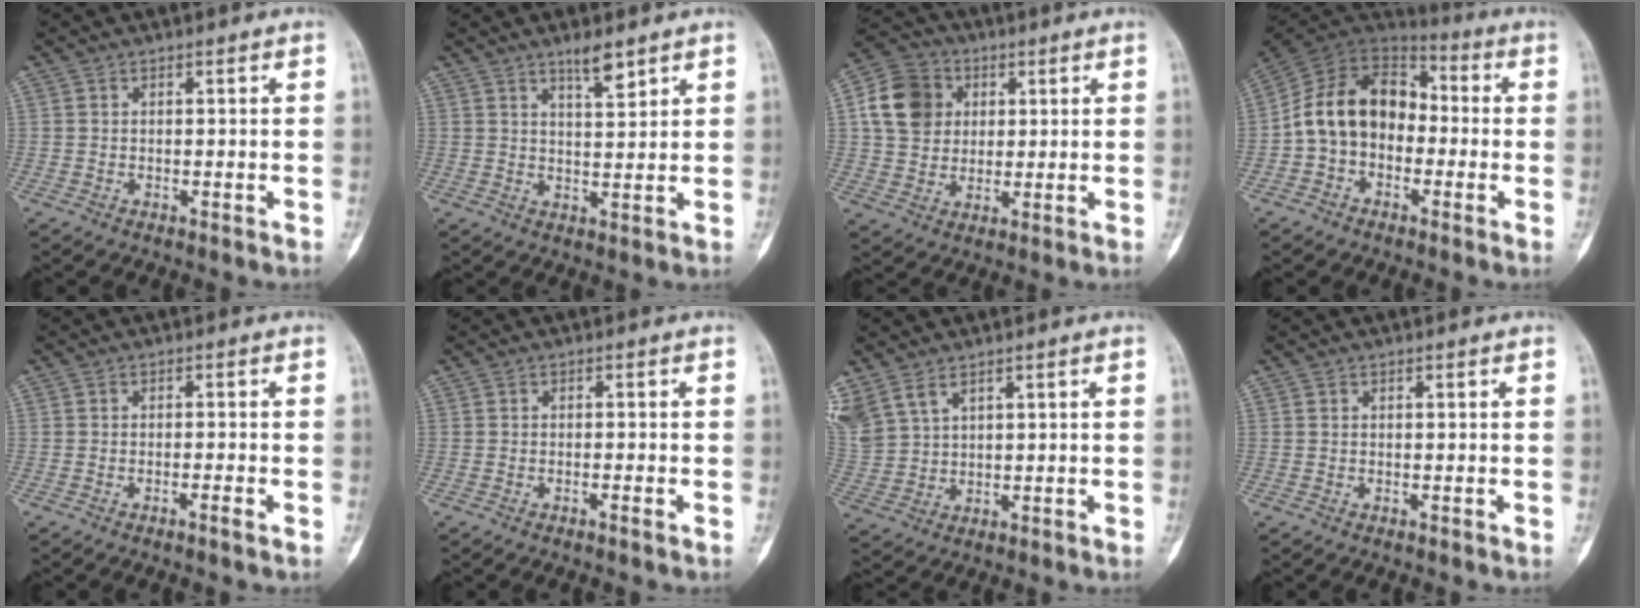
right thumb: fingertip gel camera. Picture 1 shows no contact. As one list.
[{"total": 8.1, "force": [4.5, 1.7, 6.5], "torque": [-0.107, -0.021, 0.079]}, {"total": 12.0, "force": [3.5, 9.9, 5.7], "torque": [-0.082, -0.002, 0.062]}, {"total": 14.7, "force": [-1.6, 11.1, 9.5], "torque": [-0.140, 0.052, -0.044]}, {"total": 1.6, "force": [-1.0, -0.1, 1.2], "torque": [-0.025, 0.005, -0.020]}, {"total": 1.1, "force": [-0.7, 0.0, 0.9], "torque": [-0.020, 0.004, -0.012]}, {"total": 9.4, "force": [5.6, 5.5, 5.1], "torque": [-0.127, -0.007, 0.133]}, {"total": 0.0}]